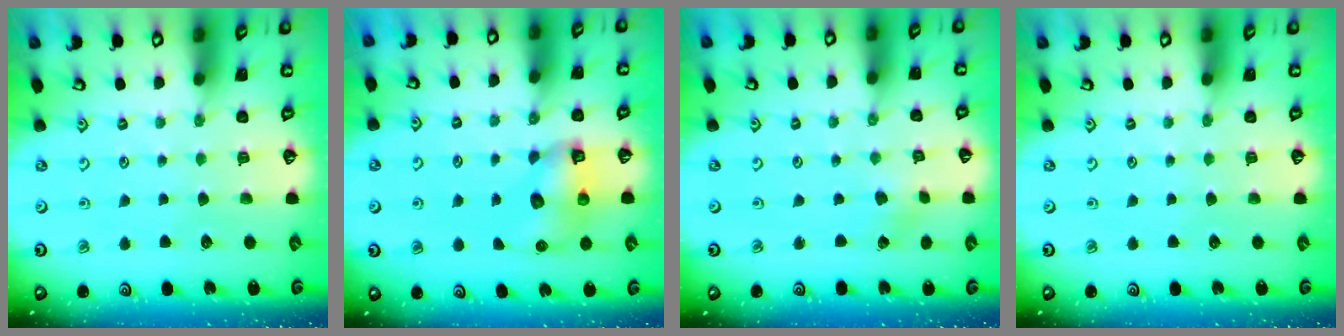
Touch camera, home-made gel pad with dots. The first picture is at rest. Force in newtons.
{"total": 8.4, "press": 8.4, "slide": 0.5}
{"total": 0.5, "press": 0.5, "slide": 0.0}
{"total": 0.0}